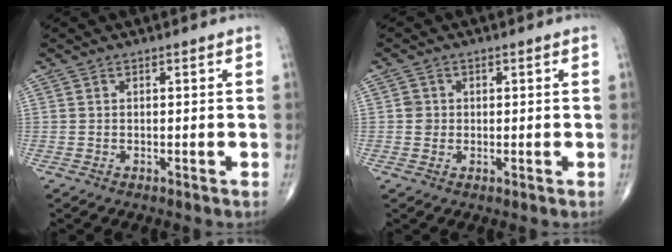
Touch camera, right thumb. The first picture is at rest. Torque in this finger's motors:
{"motor_torque": [0.06, 0.12, 0.10, -0.07, -0.04]}